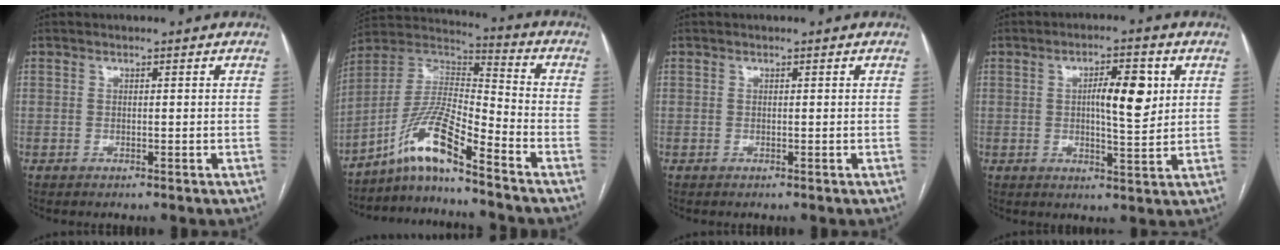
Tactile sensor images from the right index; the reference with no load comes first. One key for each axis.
{"total": 11.3, "fx": -8.2, "fy": 0.4, "fz": 7.7, "tx": -0.159, "ty": 0.016, "tz": -0.154}
{"total": 0.0}
{"total": 7.3, "fx": 1.6, "fy": 1.7, "fz": 6.9, "tx": -0.108, "ty": 0.005, "tz": 0.026}